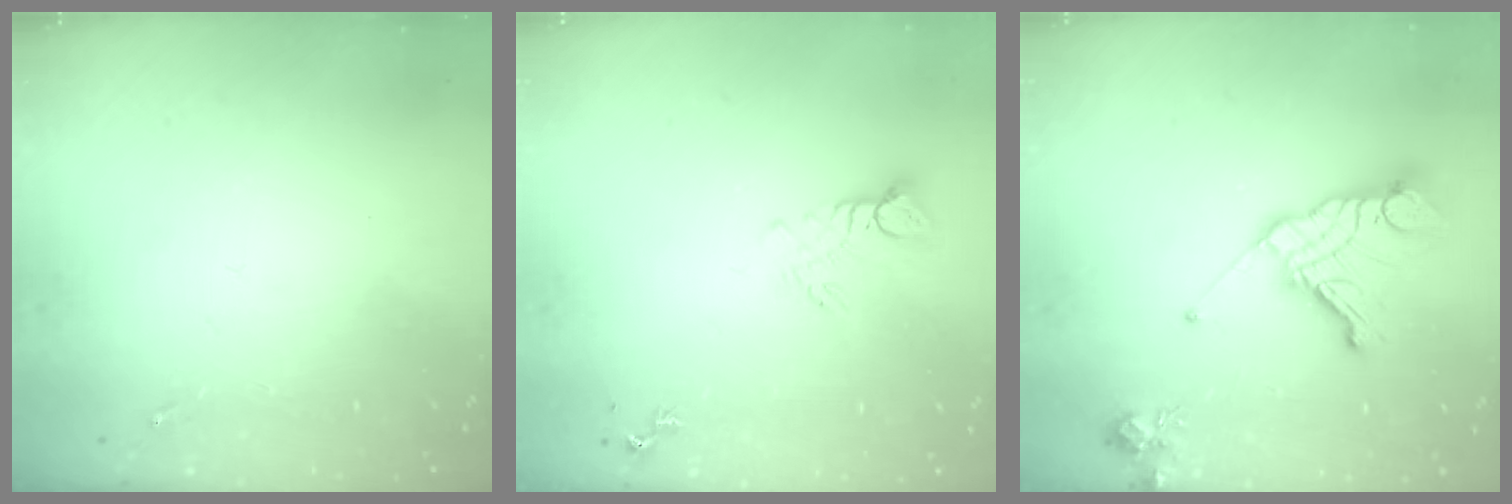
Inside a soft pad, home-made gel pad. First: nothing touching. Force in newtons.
{"total": 6.8, "press": 6.8, "slide": 0.5}
{"total": 17.5, "press": 17.4, "slide": 2.0}